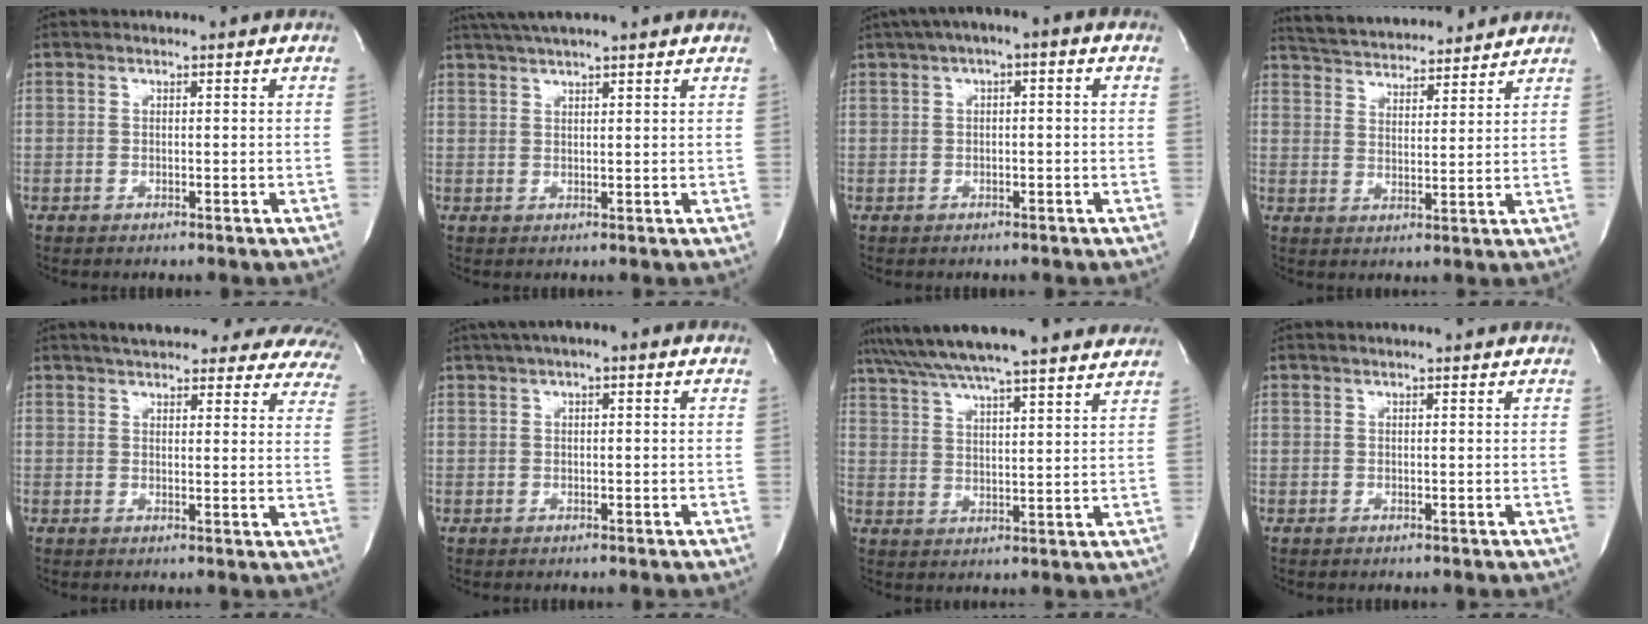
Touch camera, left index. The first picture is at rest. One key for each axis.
{"total": 8.5, "fx": 7.1, "fy": 0.3, "fz": 4.5, "tx": -0.079, "ty": 0.042, "tz": 0.103}
{"total": 5.2, "fx": 1.9, "fy": 1.4, "fz": 4.6, "tx": -0.081, "ty": 0.029, "tz": 0.023}
{"total": 14.5, "fx": 13.7, "fy": 2.6, "fz": 4.1, "tx": -0.070, "ty": 0.022, "tz": 0.208}
{"total": 25.6, "fx": 22.5, "fy": 6.5, "fz": 10.2, "tx": -0.144, "ty": -0.033, "tz": 0.250}
{"total": 5.3, "fx": 3.0, "fy": 1.4, "fz": 4.2, "tx": -0.072, "ty": 0.031, "tz": 0.043}
{"total": 23.5, "fx": 20.8, "fy": 1.5, "fz": 10.9, "tx": -0.185, "ty": 0.018, "tz": 0.289}
{"total": 2.8, "fx": 2.7, "fy": 0.2, "fz": 0.9, "tx": -0.014, "ty": 0.017, "tz": 0.029}